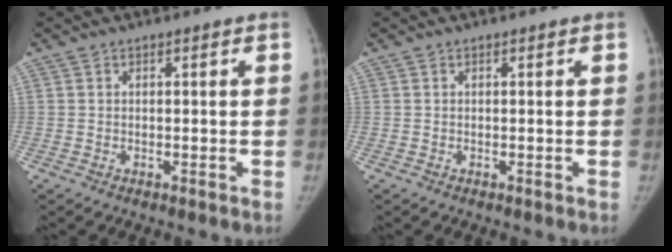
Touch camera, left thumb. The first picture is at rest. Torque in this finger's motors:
{"motor_torque": [0.00, 0.00, 0.02, -0.02, 0.00]}